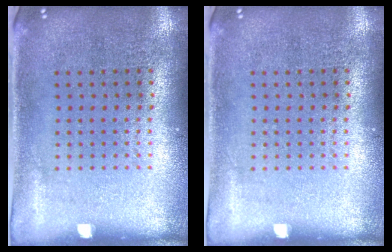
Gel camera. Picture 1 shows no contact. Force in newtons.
{"total": 0.0}